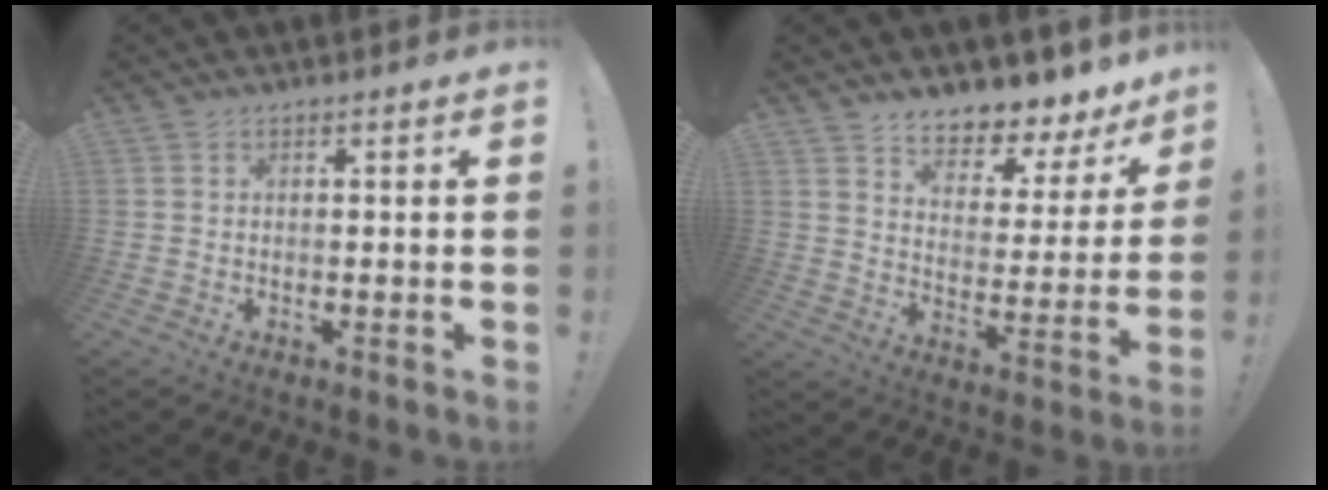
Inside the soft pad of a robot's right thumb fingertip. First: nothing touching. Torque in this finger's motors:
{"motor_torque": [0.33, 2.66, 0.77, 0.70, 0.00]}